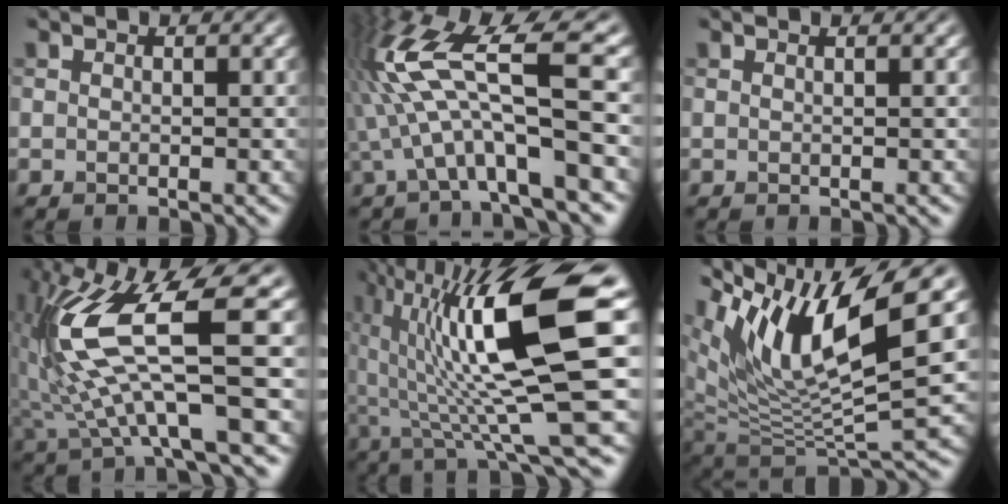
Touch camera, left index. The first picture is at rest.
{"total": 11.3, "force": [1.0, 2.6, 10.9], "torque": [-0.205, 0.018, 0.019]}
{"total": 0.9, "force": [0.5, 0.4, 0.6], "torque": [-0.002, -0.002, -0.002]}
{"total": 10.3, "force": [0.9, 2.5, 10.0], "torque": [-0.206, -0.003, 0.021]}
{"total": 14.5, "force": [2.8, 2.6, 14.0], "torque": [-0.230, 0.009, 0.051]}
{"total": 11.0, "force": [5.7, 3.1, 8.9], "torque": [-0.168, -0.004, 0.113]}